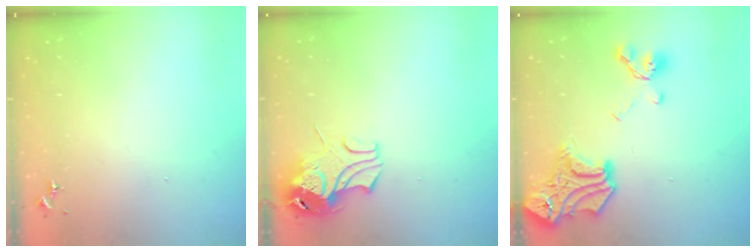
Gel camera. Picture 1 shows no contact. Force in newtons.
{"total": 9.7, "press": 9.6, "slide": 1.4}
{"total": 19.9, "press": 19.9, "slide": 0.9}